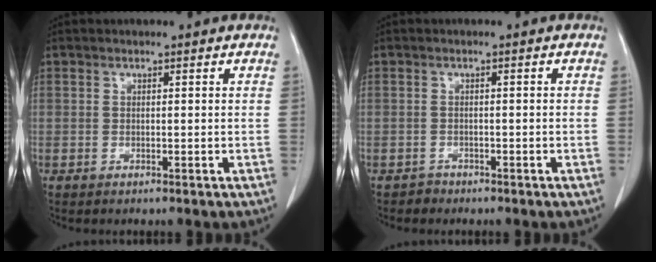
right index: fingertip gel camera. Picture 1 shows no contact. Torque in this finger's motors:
{"motor_torque": [-0.11, -0.05, 0.02, 0.00]}